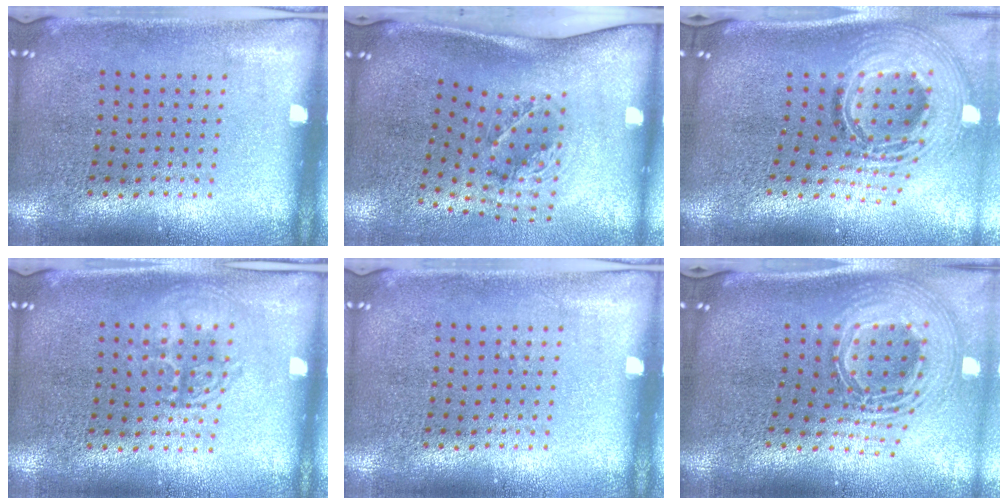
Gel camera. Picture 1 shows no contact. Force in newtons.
{"total": 1.8, "press": 1.2, "slide": 1.3}
{"total": 2.9, "press": 2.0, "slide": 2.1}
{"total": 1.1, "press": 1.1, "slide": 0.2}
{"total": 0.0}
{"total": 2.8, "press": 2.0, "slide": 2.0}